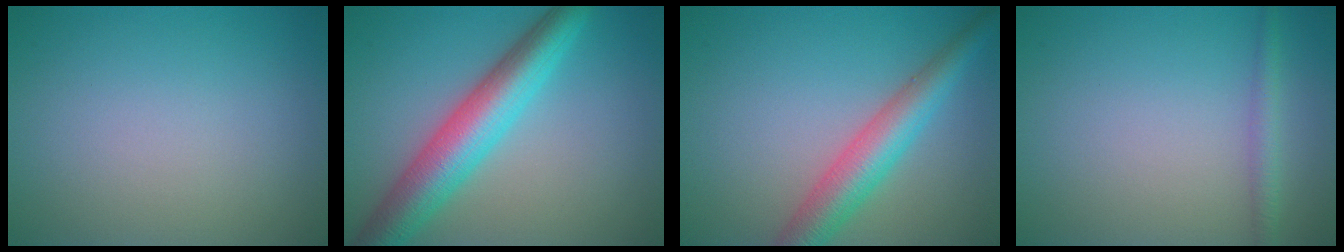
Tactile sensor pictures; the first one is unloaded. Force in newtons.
{"total": 7.3, "press": 7.2, "slide": 0.3}
{"total": 5.2, "press": 5.2, "slide": 0.1}
{"total": 1.6, "press": 1.6, "slide": 0.1}